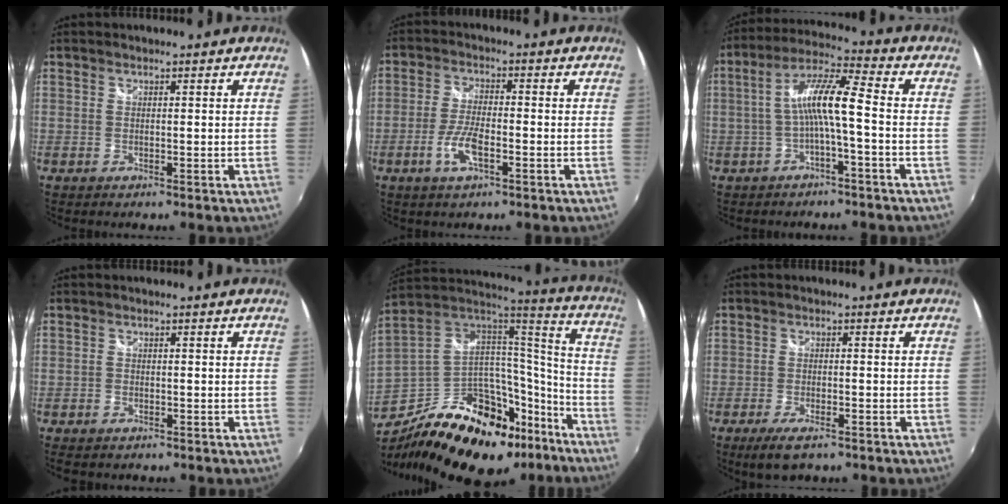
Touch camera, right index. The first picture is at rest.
{"total": 6.1, "force": [-2.7, 1.8, 5.2], "torque": [-0.115, -0.002, -0.053]}
{"total": 8.5, "force": [-2.0, 0.7, 8.3], "torque": [-0.178, 0.019, -0.033]}
{"total": 1.9, "force": [-1.4, 1.2, 0.5], "torque": [-0.018, -0.004, -0.026]}
{"total": 31.9, "force": [-18.4, 18.0, 18.9], "torque": [-0.341, 0.041, -0.255]}
{"total": 5.6, "force": [-3.9, 1.7, 3.7], "torque": [-0.086, -0.017, -0.069]}